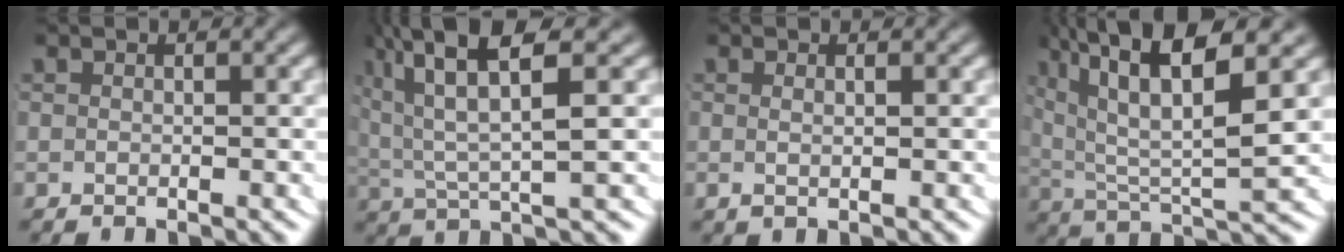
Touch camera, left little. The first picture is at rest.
{"total": 8.2, "force": [3.7, 2.9, 6.7], "torque": [-0.129, 0.004, 0.063]}
{"total": 0.8, "force": [0.1, -0.2, 0.8], "torque": [-0.014, -0.009, 0.008]}
{"total": 9.9, "force": [4.1, 4.1, 8.0], "torque": [-0.158, -0.002, 0.071]}